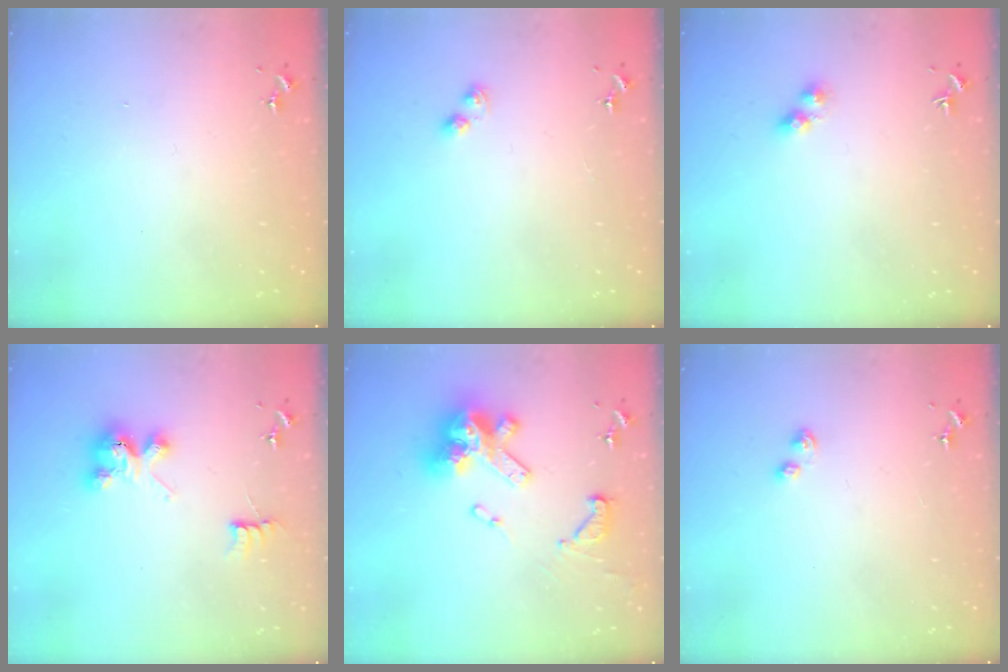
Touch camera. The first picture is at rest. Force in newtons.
{"total": 2.9, "press": 2.8, "slide": 0.5}
{"total": 4.0, "press": 4.0, "slide": 0.5}
{"total": 5.8, "press": 5.8, "slide": 0.2}
{"total": 19.2, "press": 19.0, "slide": 2.0}
{"total": 3.0, "press": 2.9, "slide": 0.5}